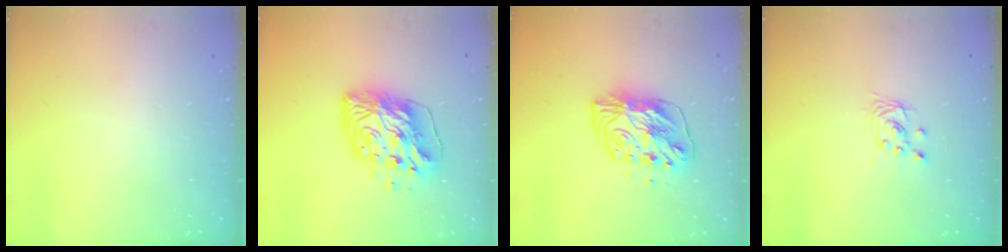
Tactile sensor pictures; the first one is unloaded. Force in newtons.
{"total": 14.8, "press": 14.7, "slide": 1.7}
{"total": 10.8, "press": 10.8, "slide": 1.0}
{"total": 2.9, "press": 2.9, "slide": 0.2}